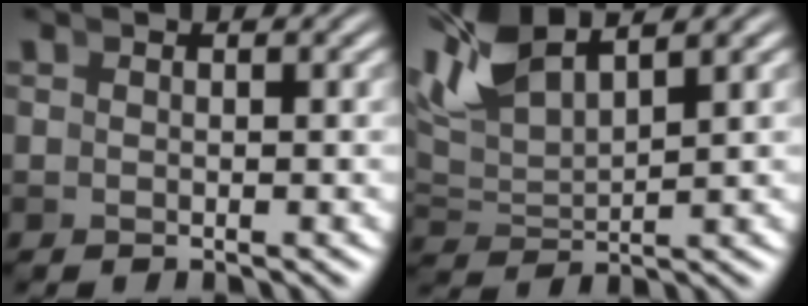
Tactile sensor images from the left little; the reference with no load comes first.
{"total": 6.9, "force": [3.3, 3.9, 4.6], "torque": [-0.114, -0.005, 0.058]}